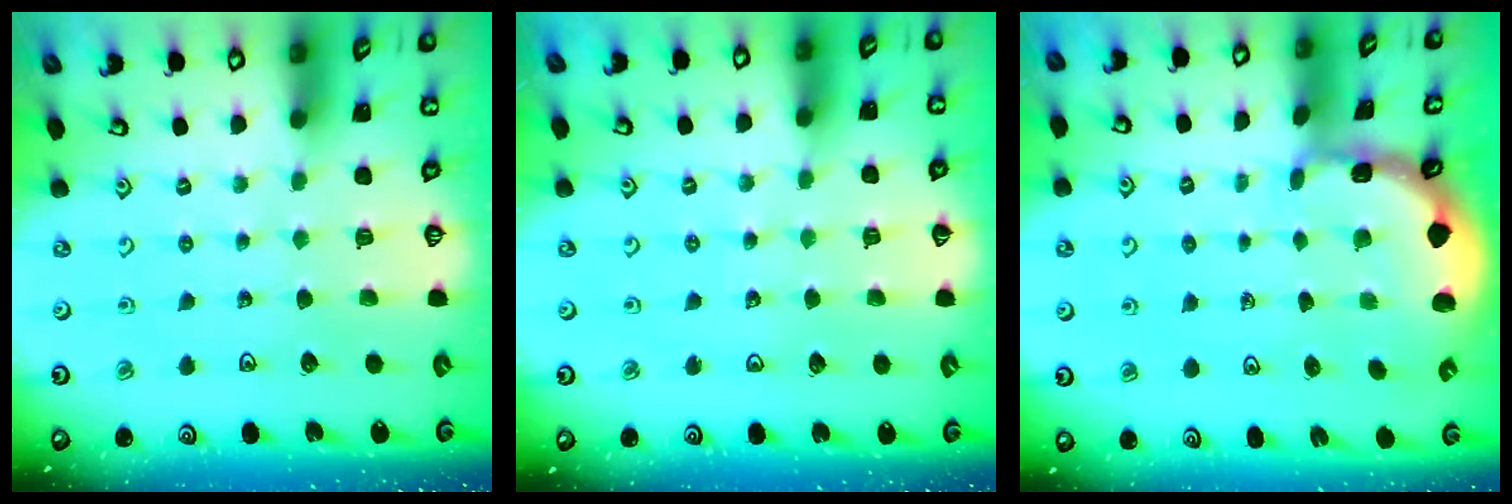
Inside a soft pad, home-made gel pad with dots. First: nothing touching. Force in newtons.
{"total": 3.1, "press": 3.1, "slide": 0.2}
{"total": 1.4, "press": 1.4, "slide": 0.1}